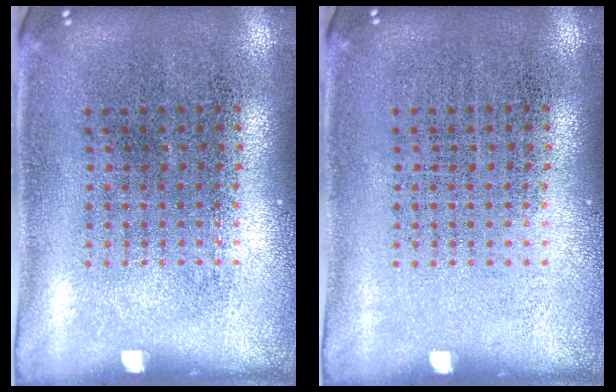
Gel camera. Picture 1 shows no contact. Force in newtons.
{"total": 0.0}